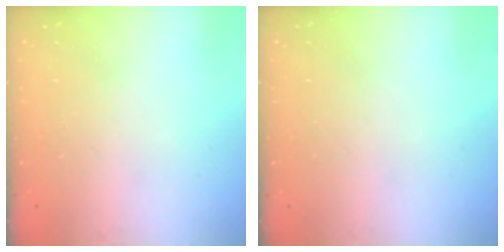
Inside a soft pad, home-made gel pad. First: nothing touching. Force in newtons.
{"total": 0.0}